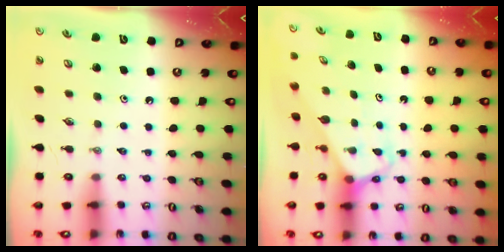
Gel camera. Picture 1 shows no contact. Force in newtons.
{"total": 3.2, "press": 3.2, "slide": 0.2}